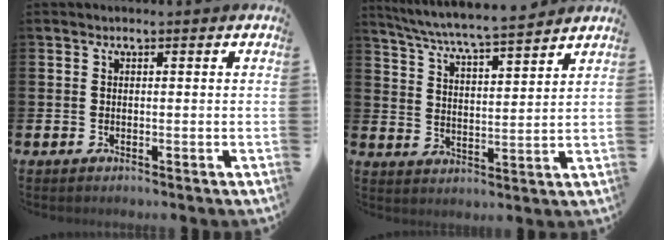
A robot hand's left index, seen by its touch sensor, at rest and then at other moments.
{"total": 6.5, "force": [6.2, -0.2, 1.8], "torque": [-0.063, -0.047, 0.108]}